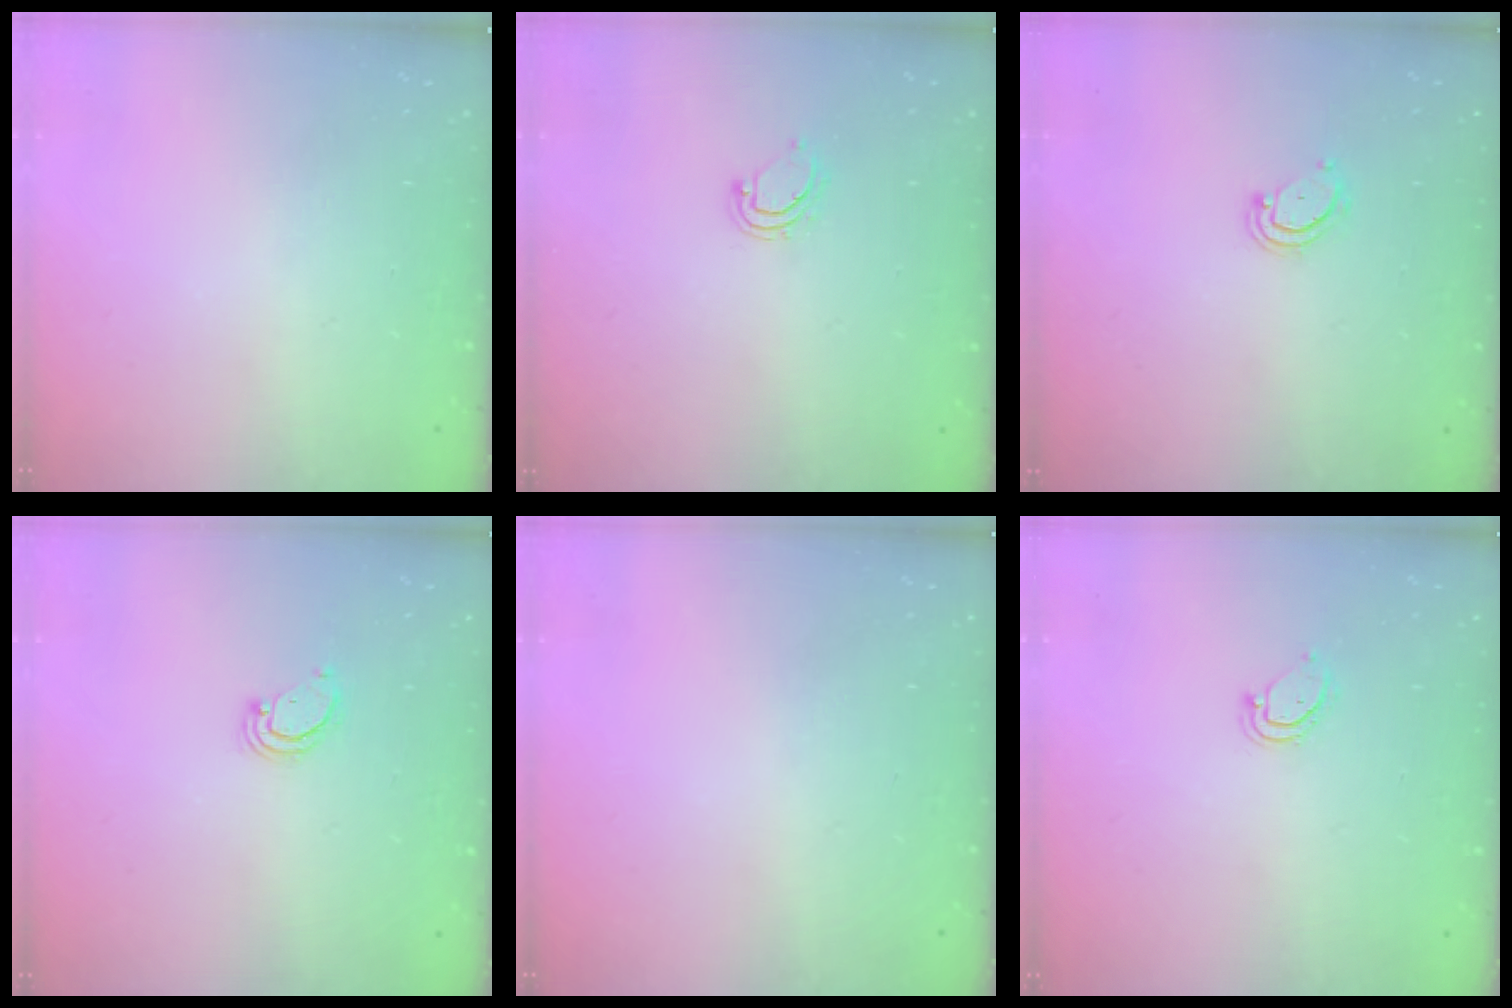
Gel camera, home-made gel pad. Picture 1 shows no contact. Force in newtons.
{"total": 4.2, "press": 4.2, "slide": 0.4}
{"total": 2.6, "press": 2.6, "slide": 0.3}
{"total": 2.1, "press": 2.1, "slide": 0.2}
{"total": 0.0}
{"total": 3.0, "press": 3.0, "slide": 0.2}